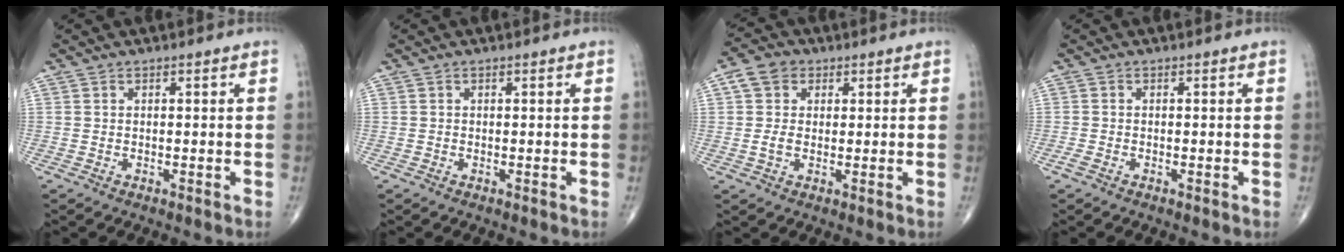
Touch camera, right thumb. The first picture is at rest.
{"total": 0.0}
{"total": 6.2, "force": [1.6, 4.7, 3.7], "torque": [-0.061, 0.005, 0.023]}
{"total": 1.2, "force": [-0.6, 0.5, 1.0], "torque": [-0.026, -0.003, -0.016]}